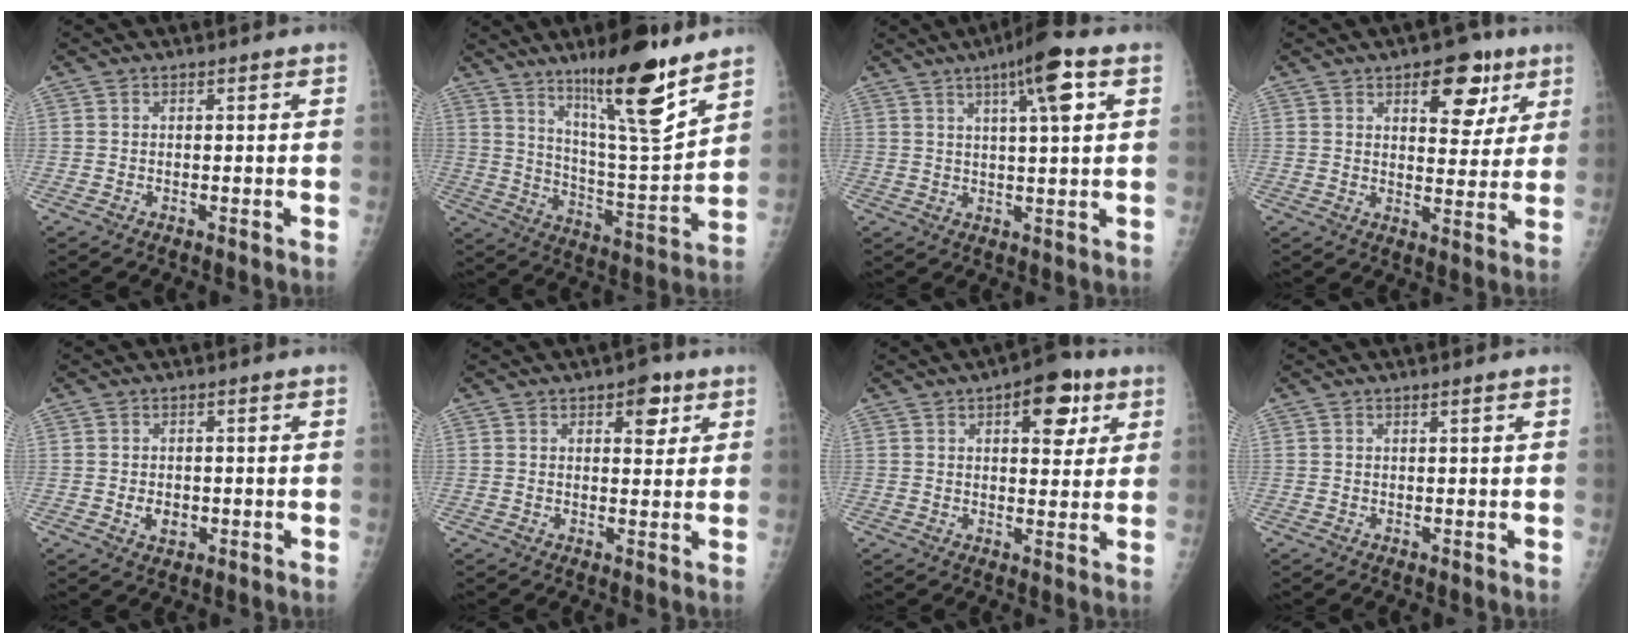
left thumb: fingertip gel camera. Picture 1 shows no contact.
{"total": 18.0, "force": [12.1, 2.8, 13.0], "torque": [-0.185, -0.084, 0.204]}
{"total": 9.4, "force": [4.1, 1.3, 8.4], "torque": [-0.132, -0.003, 0.059]}
{"total": 10.3, "force": [5.3, 5.5, 7.0], "torque": [-0.055, -0.022, 0.070]}
{"total": 2.8, "force": [-0.5, 2.1, 1.8], "torque": [-0.020, 0.001, -0.003]}
{"total": 5.1, "force": [2.6, 2.7, 3.4], "torque": [-0.021, -0.009, 0.029]}
{"total": 9.8, "force": [4.4, 4.8, 7.2], "torque": [-0.061, -0.011, 0.054]}
{"total": 0.6, "force": [0.4, 0.0, 0.5], "torque": [-0.009, -0.001, 0.007]}